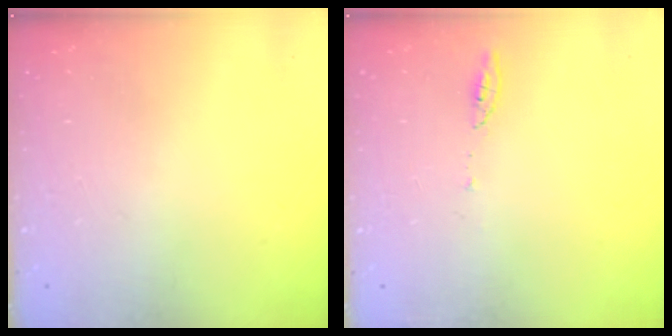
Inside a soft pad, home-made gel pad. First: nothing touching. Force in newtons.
{"total": 4.8, "press": 4.8, "slide": 0.6}